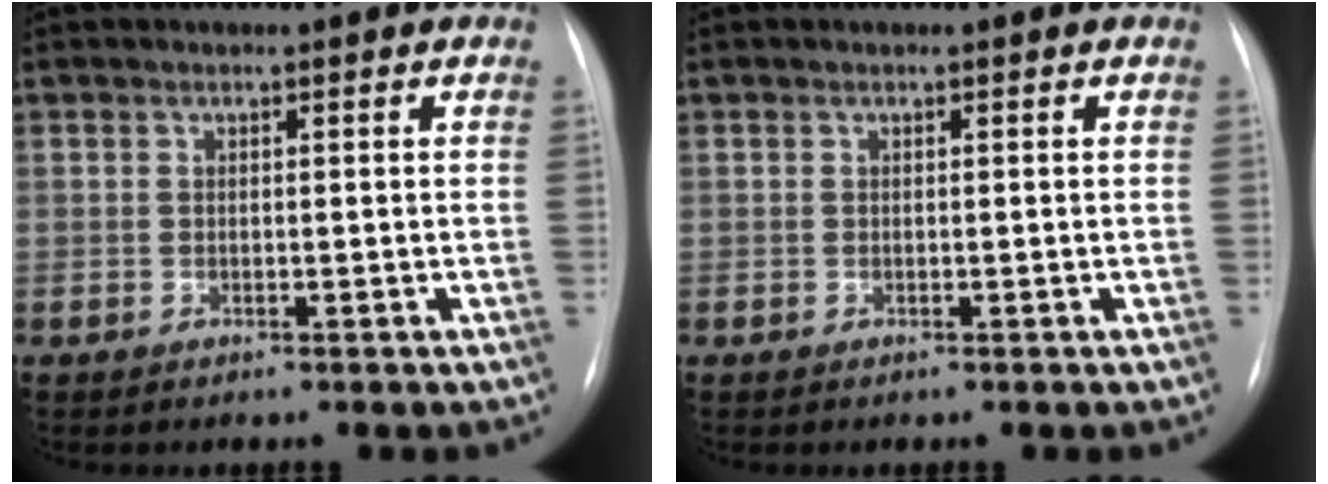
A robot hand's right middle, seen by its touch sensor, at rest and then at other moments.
{"total": 0.0}